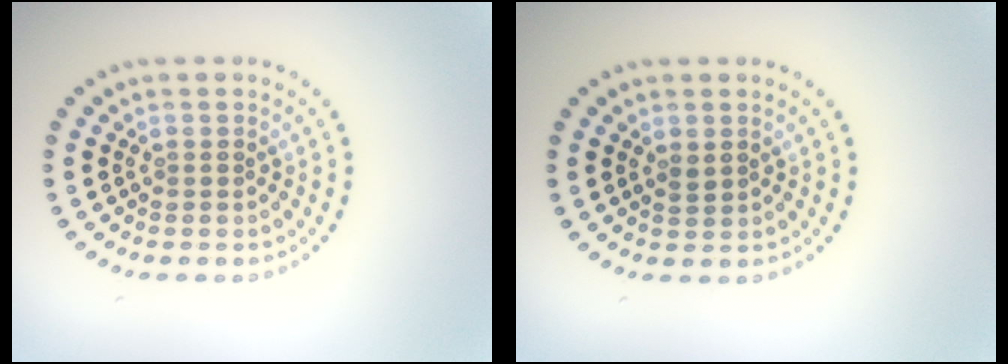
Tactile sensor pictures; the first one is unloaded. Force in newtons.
{"total": 0.8, "press": 0.8, "slide": 0.3}